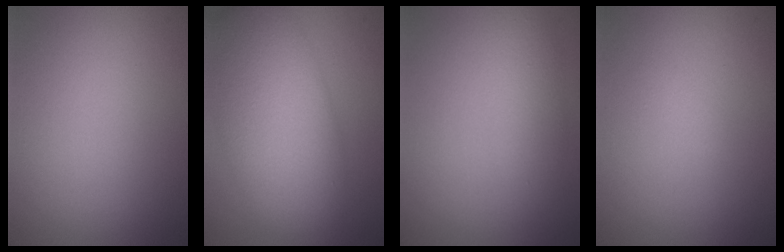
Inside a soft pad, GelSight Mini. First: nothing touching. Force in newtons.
{"total": 9.6, "press": 9.6, "slide": 0.3}
{"total": 2.4, "press": 2.4, "slide": 0.2}
{"total": 0.5, "press": 0.5, "slide": 0.0}